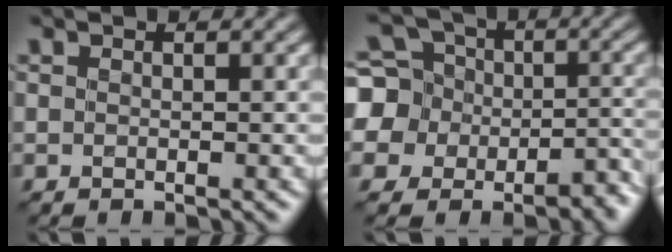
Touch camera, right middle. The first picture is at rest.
{"total": 12.5, "force": [-4.3, 11.1, 3.8], "torque": [-0.105, -0.014, -0.083]}